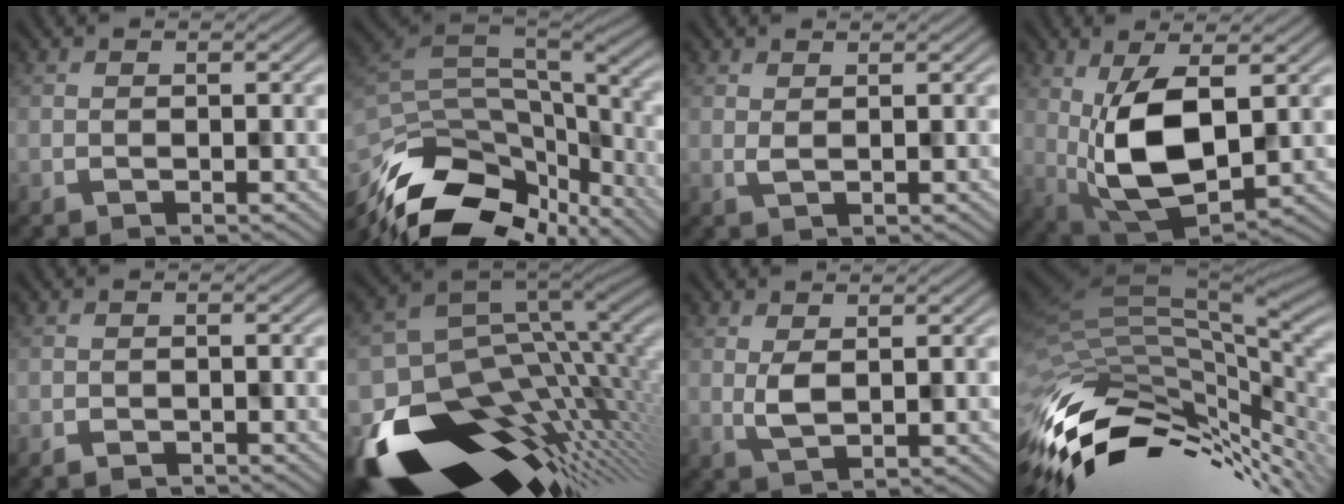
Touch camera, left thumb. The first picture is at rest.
{"total": 13.8, "force": [-7.2, 6.9, 9.5], "torque": [-0.230, -0.024, -0.109]}
{"total": 1.3, "force": [0.7, 0.1, 1.0], "torque": [-0.027, 0.001, 0.013]}
{"total": 10.6, "force": [1.4, 4.8, 9.3], "torque": [-0.195, -0.008, 0.035]}
{"total": 1.5, "force": [-1.4, 0.4, 0.4], "torque": [-0.005, 0.000, -0.024]}
{"total": 17.0, "force": [-6.8, 9.6, 12.2], "torque": [-0.255, -0.035, -0.082]}
{"total": 2.6, "force": [0.8, 1.0, 2.3], "torque": [-0.056, 0.002, 0.017]}
{"total": 15.5, "force": [-5.2, 7.6, 12.4], "torque": [-0.268, -0.028, -0.080]}